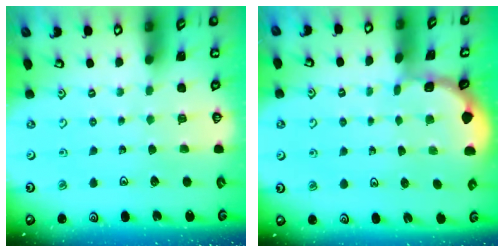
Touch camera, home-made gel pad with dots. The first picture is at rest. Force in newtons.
{"total": 1.2, "press": 1.1, "slide": 0.1}